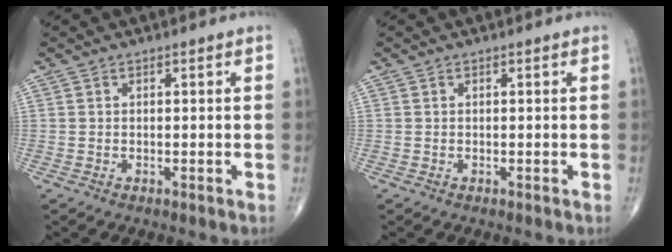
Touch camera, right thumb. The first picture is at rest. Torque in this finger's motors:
{"motor_torque": [-0.11, 0.11, 0.00, 0.00, 0.00]}